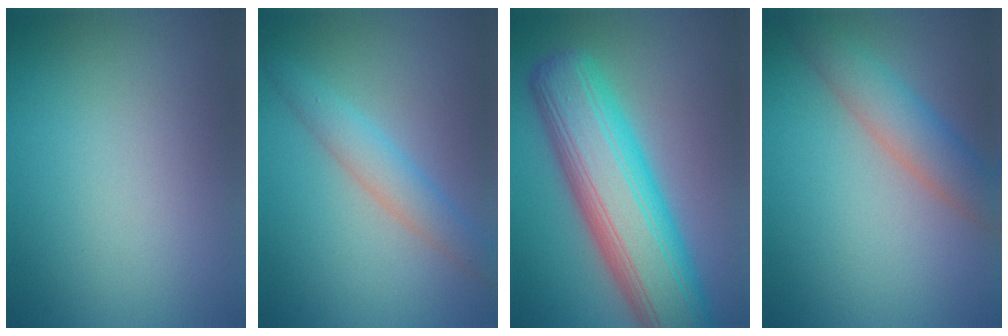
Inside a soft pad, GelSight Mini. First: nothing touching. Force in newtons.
{"total": 2.9, "press": 2.9, "slide": 0.1}
{"total": 12.0, "press": 12.0, "slide": 0.6}
{"total": 4.1, "press": 4.1, "slide": 0.2}